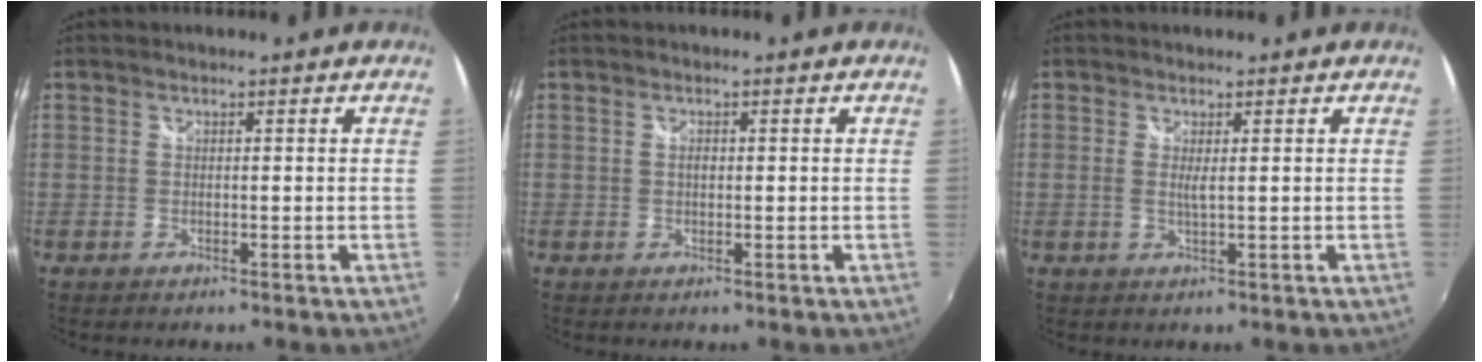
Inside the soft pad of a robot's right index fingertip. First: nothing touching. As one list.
[{"total": 0.9, "force": [0.1, 0.6, 0.7], "torque": [-0.012, 0.002, -0.001]}, {"total": 1.5, "force": [0.3, -0.1, 1.5], "torque": [-0.028, -0.004, 0.002]}]